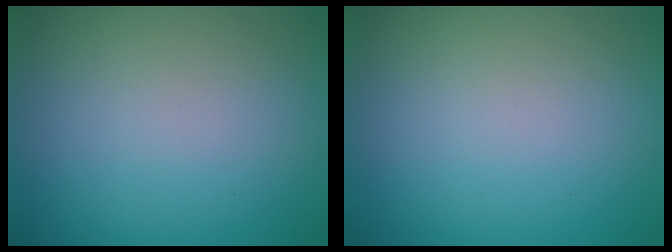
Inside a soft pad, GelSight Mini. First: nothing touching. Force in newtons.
{"total": 0.0}